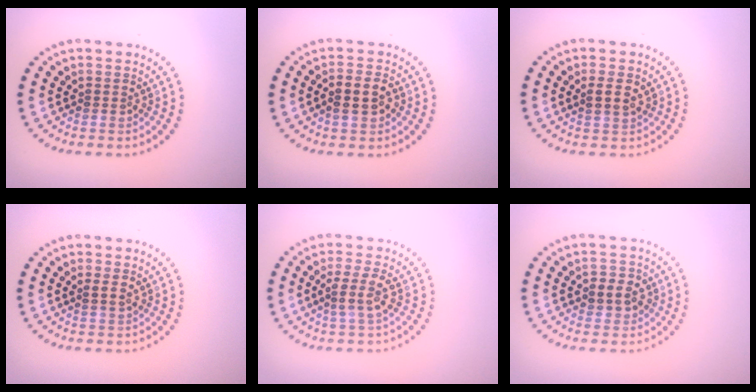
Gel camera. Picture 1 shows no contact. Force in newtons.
{"total": 2.5, "press": 2.5, "slide": 0.5}
{"total": 1.3, "press": 1.2, "slide": 0.5}
{"total": 0.6, "press": 0.5, "slide": 0.3}
{"total": 2.2, "press": 1.9, "slide": 1.2}
{"total": 2.4, "press": 2.3, "slide": 0.5}